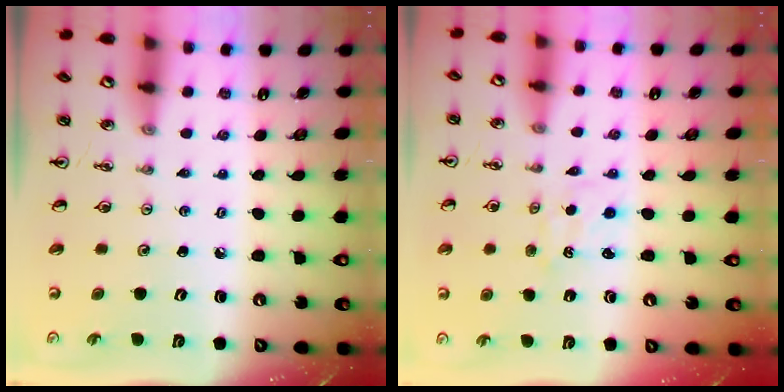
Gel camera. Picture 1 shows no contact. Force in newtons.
{"total": 1.0, "press": 0.9, "slide": 0.3}